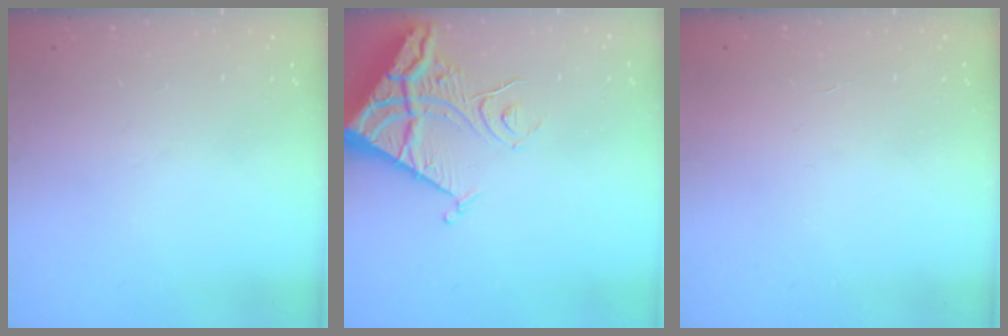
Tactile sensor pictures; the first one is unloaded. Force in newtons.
{"total": 11.3, "press": 11.3, "slide": 1.4}
{"total": 1.6, "press": 1.6, "slide": 0.1}